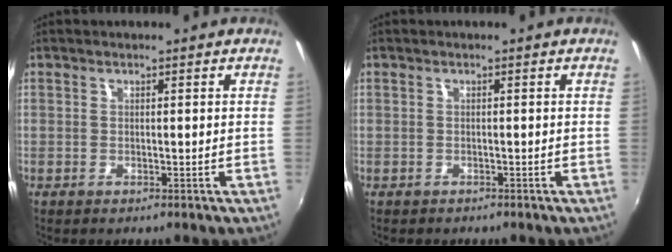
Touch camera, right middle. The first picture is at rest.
{"total": 0.9, "force": [-0.6, 0.6, -0.1], "torque": [-0.002, 0.000, -0.009]}